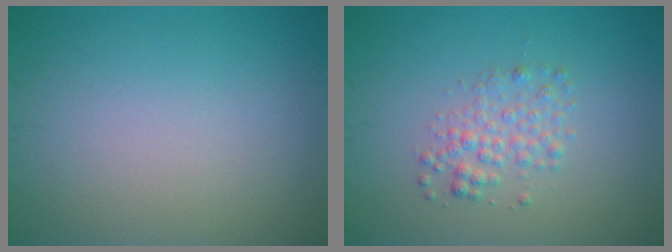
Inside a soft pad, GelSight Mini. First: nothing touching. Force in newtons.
{"total": 2.3, "press": 2.3, "slide": 0.1}